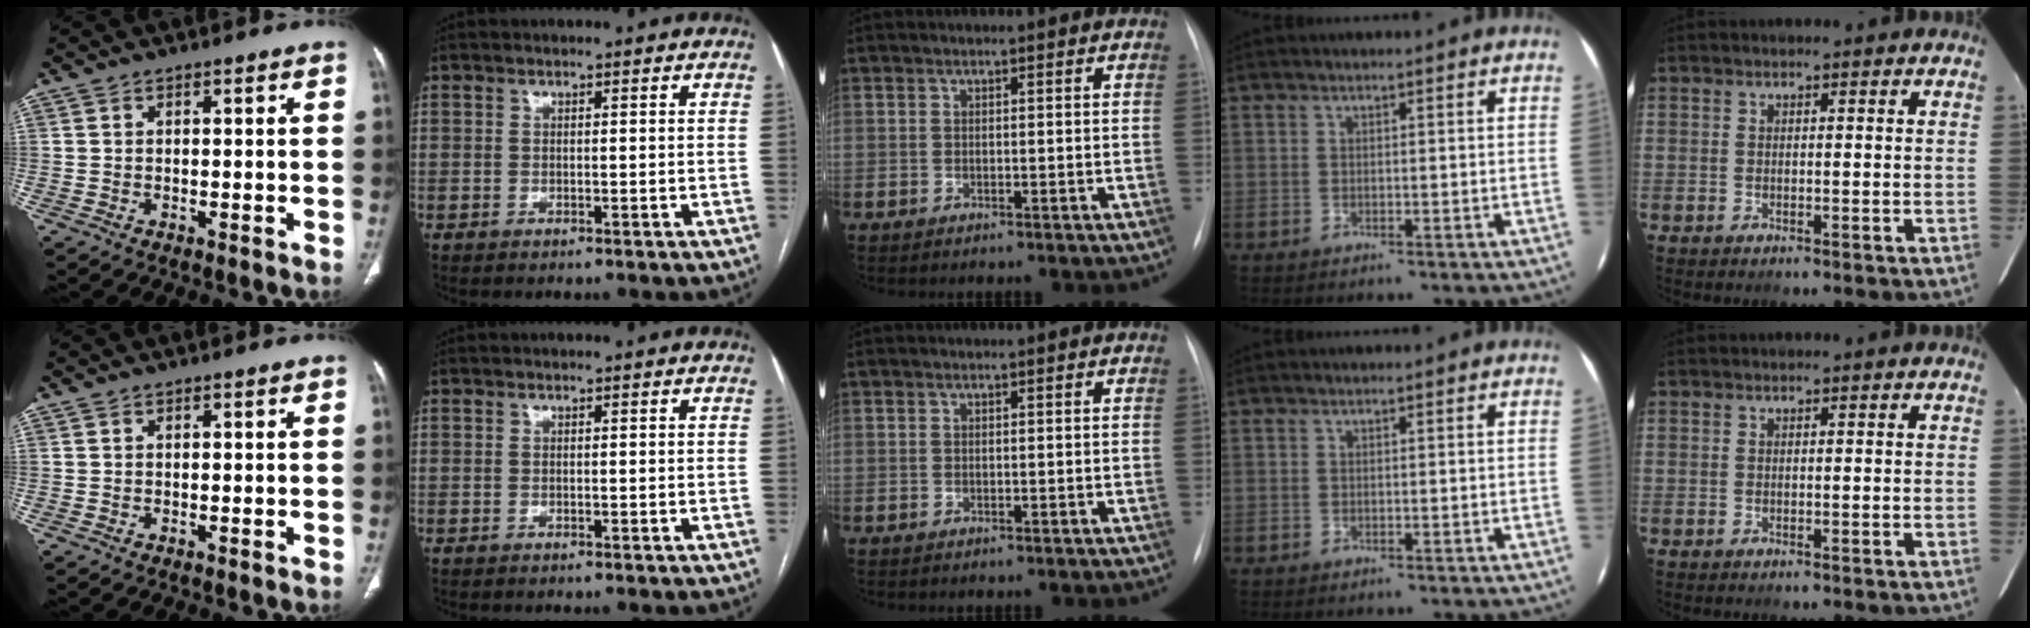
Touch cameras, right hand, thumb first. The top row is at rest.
{}